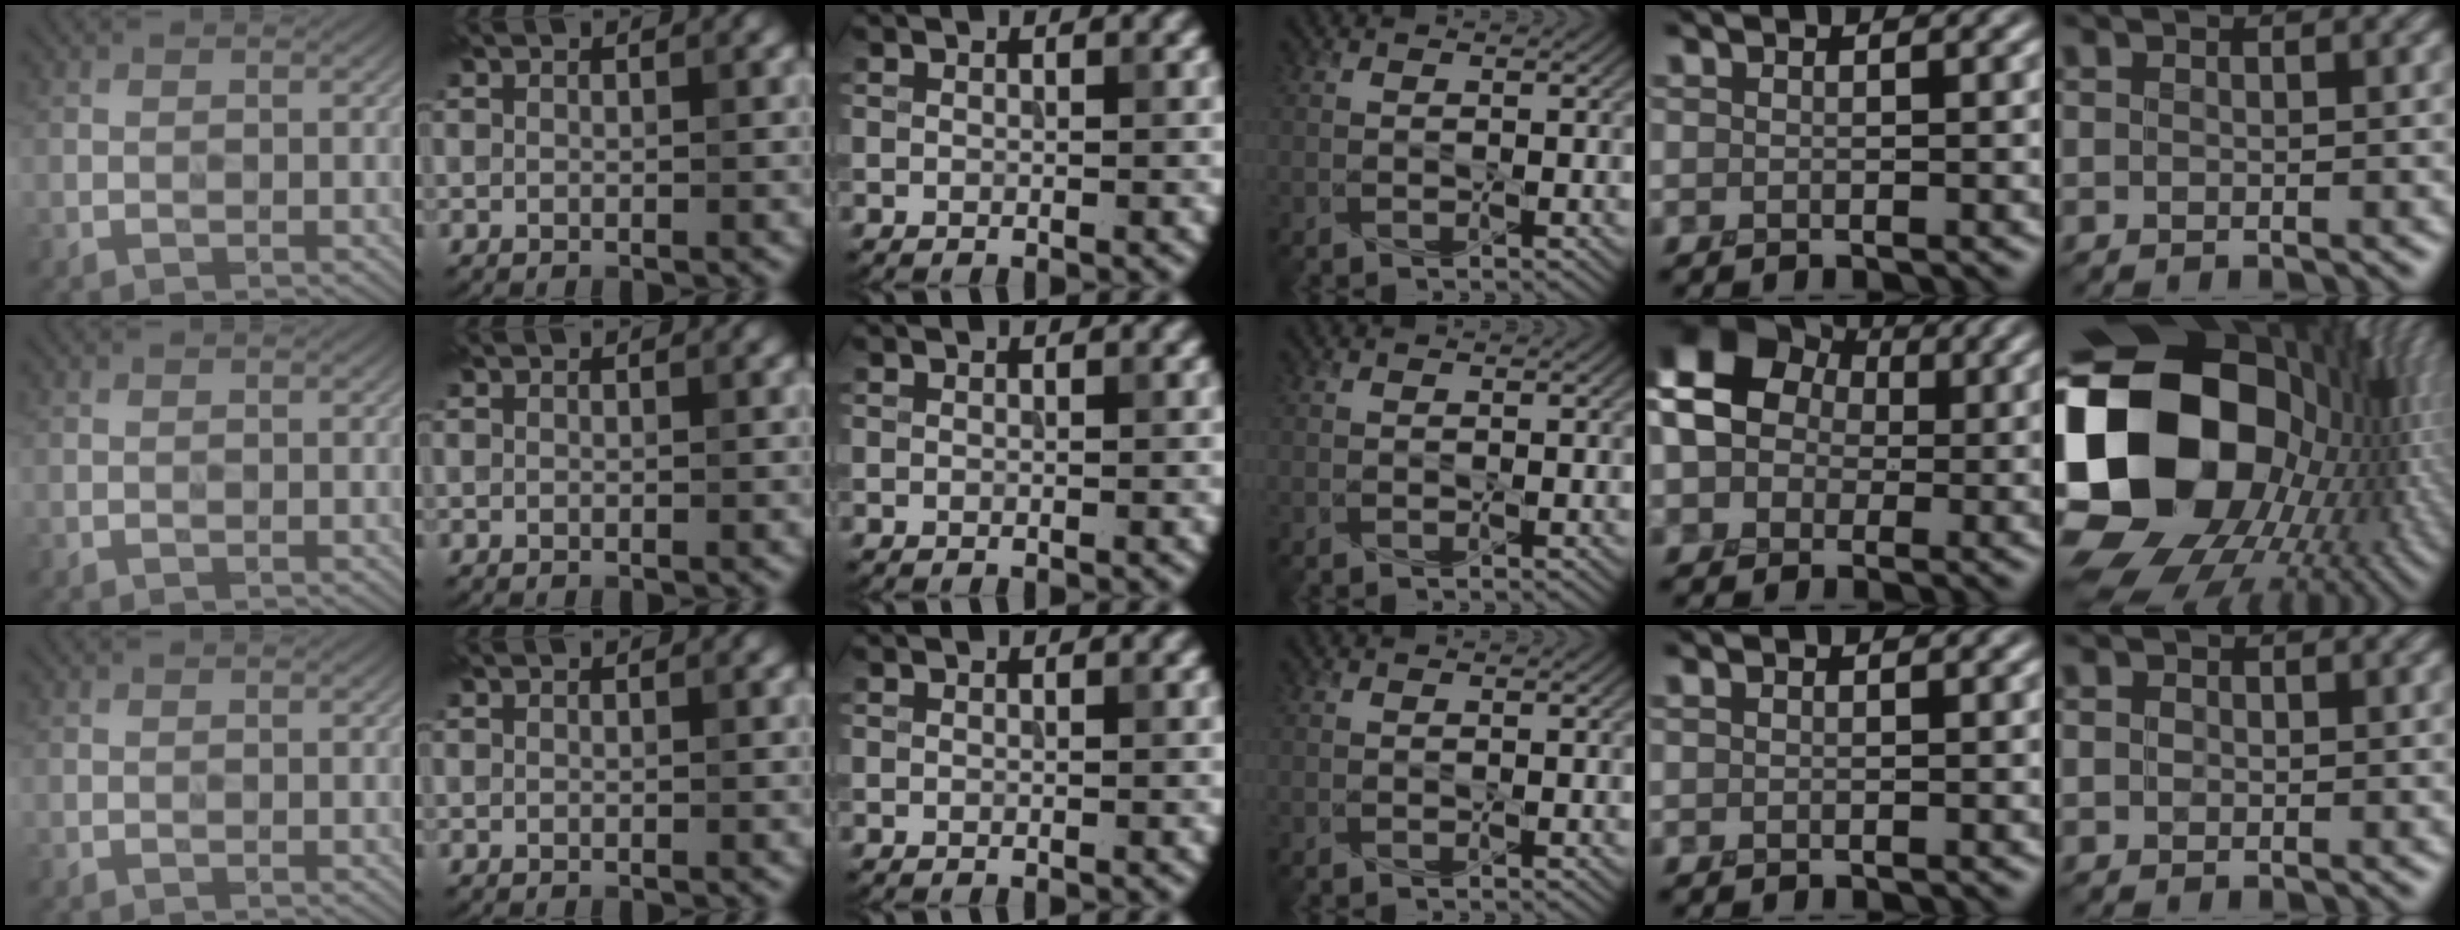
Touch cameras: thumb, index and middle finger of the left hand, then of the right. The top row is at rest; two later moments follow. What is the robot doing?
{"motion": "press", "object": "button"}